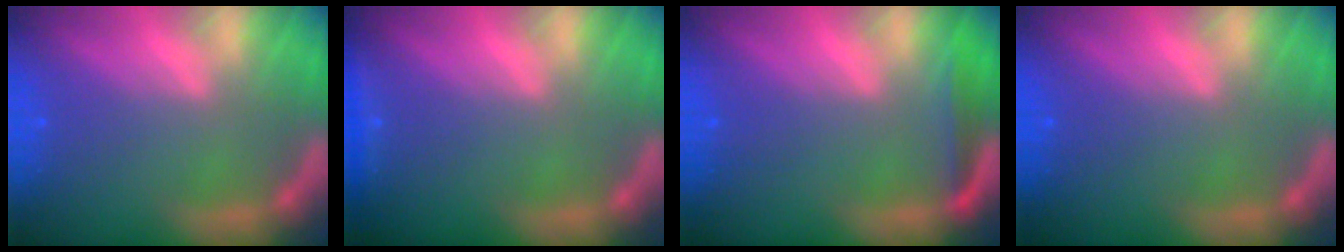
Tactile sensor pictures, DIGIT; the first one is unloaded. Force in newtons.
{"total": 1.4}
{"total": 2.5}
{"total": 0.0}